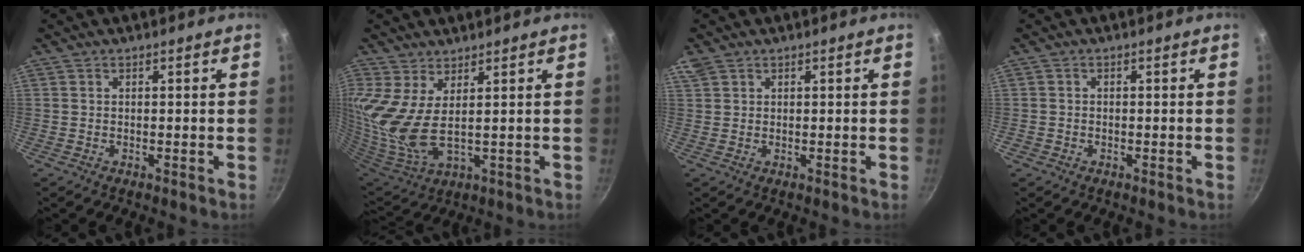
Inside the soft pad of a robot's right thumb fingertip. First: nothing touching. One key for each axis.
{"total": 10.6, "fx": 4.6, "fy": 3.8, "fz": 8.7, "tx": -0.185, "ty": -0.035, "tz": 0.096}
{"total": 2.5, "fx": 1.7, "fy": 1.6, "fz": 0.9, "tx": -0.016, "ty": 0.006, "tz": 0.037}
{"total": 0.7, "fx": -0.3, "fy": 0.6, "fz": 0.1, "tx": -0.001, "ty": 0.003, "tz": -0.006}